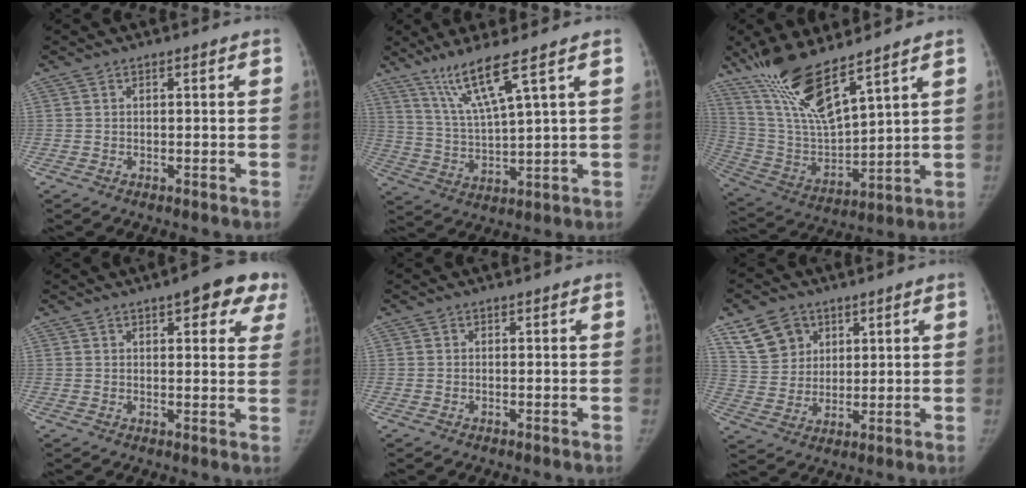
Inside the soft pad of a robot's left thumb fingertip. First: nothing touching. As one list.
[{"total": 9.1, "force": [5.9, -0.5, 7.0], "torque": [-0.148, -0.037, 0.132]}, {"total": 16.1, "force": [11.4, 3.4, 10.8], "torque": [-0.205, -0.060, 0.238]}, {"total": 11.3, "force": [6.3, 3.8, 8.5], "torque": [-0.063, -0.017, 0.066]}, {"total": 0.0}, {"total": 8.8, "force": [4.8, 6.8, 2.7], "torque": [-0.025, -0.019, 0.100]}]